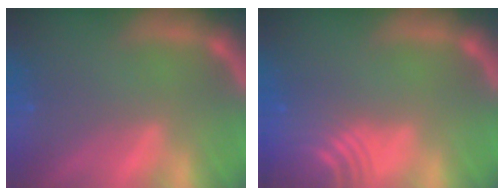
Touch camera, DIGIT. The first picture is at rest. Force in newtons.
{"total": 9.6}